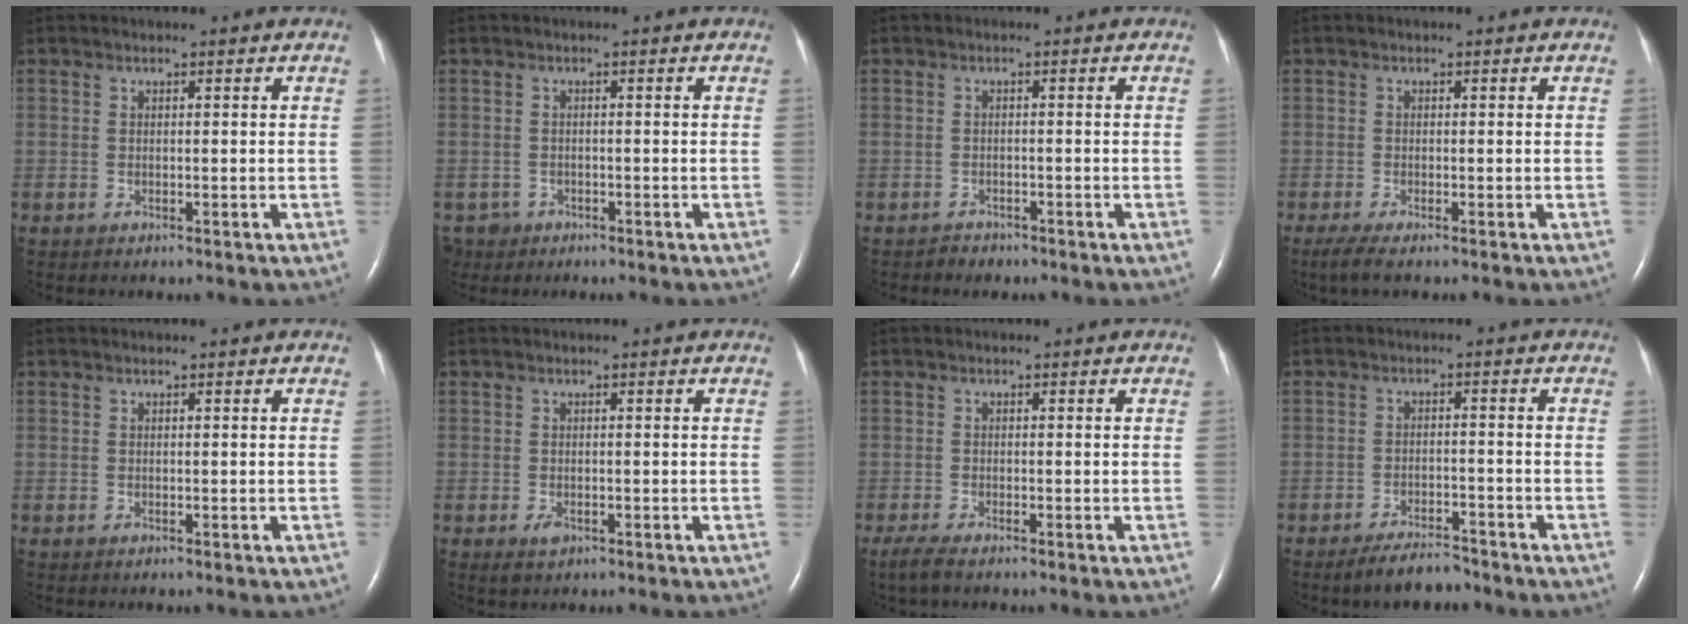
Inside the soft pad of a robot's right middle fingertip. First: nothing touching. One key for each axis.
{"total": 3.0, "fx": -1.9, "fy": 2.4, "fz": 0.0, "tx": -0.002, "ty": 0.003, "tz": -0.031}
{"total": 1.4, "fx": -1.2, "fy": 0.7, "fz": -0.2, "tx": -0.005, "ty": 0.001, "tz": -0.020}
{"total": 2.4, "fx": -1.7, "fy": 0.2, "fz": 1.7, "tx": -0.041, "ty": -0.009, "tz": -0.034}
{"total": 0.0}
{"total": 1.4, "fx": -0.7, "fy": 0.8, "fz": 0.9, "tx": -0.019, "ty": -0.001, "tz": -0.006}
{"total": 2.6, "fx": -2.0, "fy": 0.3, "fz": 1.6, "tx": -0.043, "ty": -0.010, "tz": -0.037}
{"total": 4.9, "fx": -4.4, "fy": 1.2, "fz": 1.8, "tx": -0.036, "ty": -0.007, "tz": -0.075}